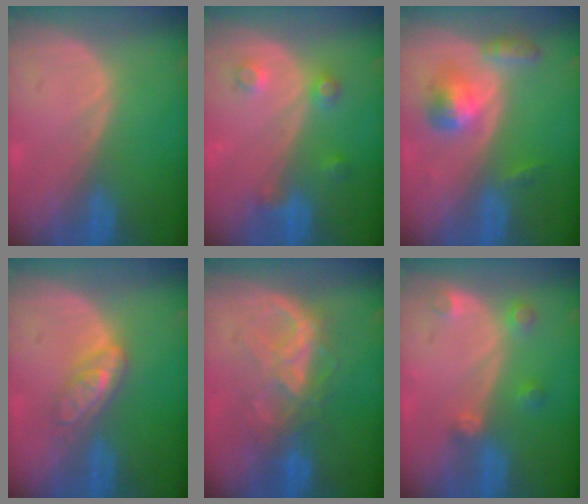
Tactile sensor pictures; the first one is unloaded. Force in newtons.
{"total": 3.6, "press": 3.4, "slide": 1.3}
{"total": 5.4, "press": 5.0, "slide": 2.2}
{"total": 4.7, "press": 4.3, "slide": 1.9}
{"total": 6.4, "press": 6.4, "slide": 0.7}
{"total": 3.0, "press": 2.9, "slide": 0.6}